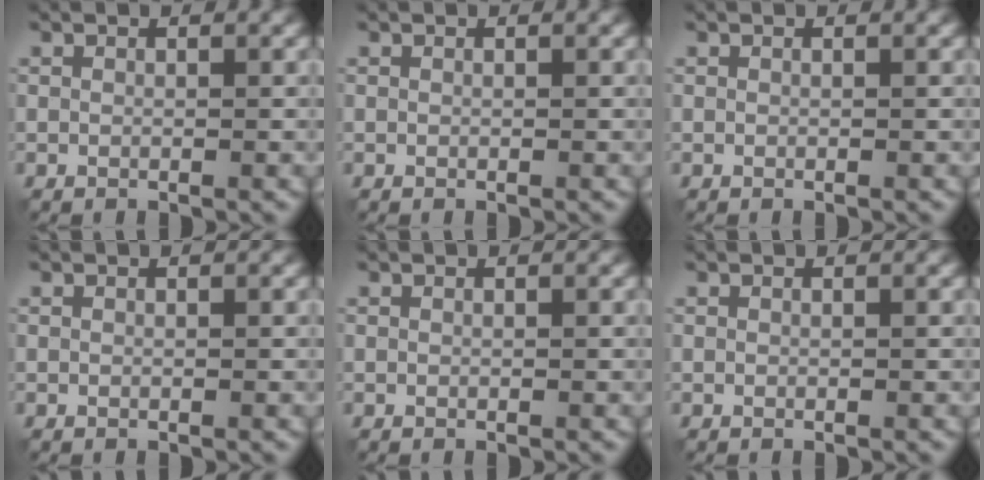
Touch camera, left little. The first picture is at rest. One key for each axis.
{"total": 0.0}
{"total": 0.0}
{"total": 0.0}
{"total": 0.0}
{"total": 0.0}